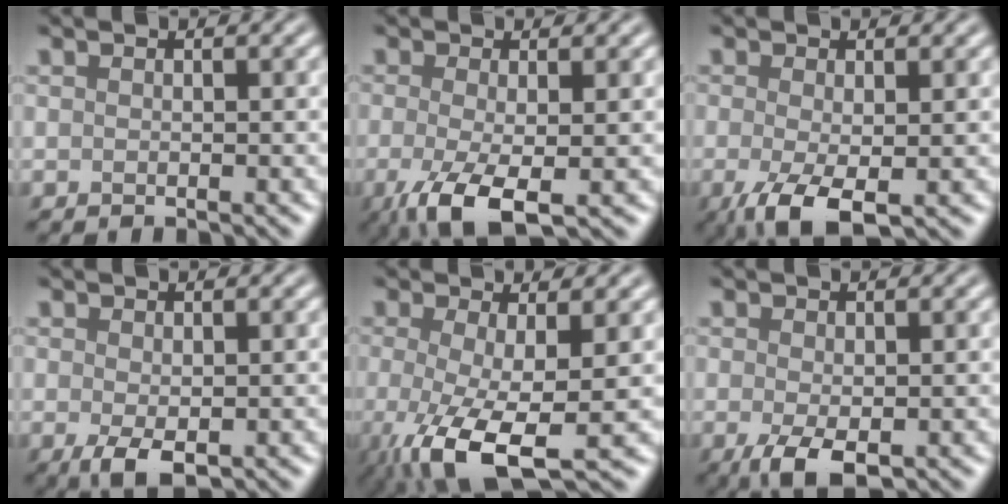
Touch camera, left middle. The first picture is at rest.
{"total": 5.0, "force": [-2.3, 1.0, 4.3], "torque": [-0.089, -0.009, -0.033]}
{"total": 3.8, "force": [-1.8, 0.7, 3.3], "torque": [-0.074, -0.005, -0.021]}
{"total": 2.0, "force": [-1.0, 0.5, 1.6], "torque": [-0.043, -0.002, -0.004]}
{"total": 7.0, "force": [-2.4, 1.5, 6.5], "torque": [-0.130, -0.011, -0.029]}
{"total": 2.7, "force": [-1.5, 0.7, 2.1], "torque": [-0.053, -0.005, -0.013]}